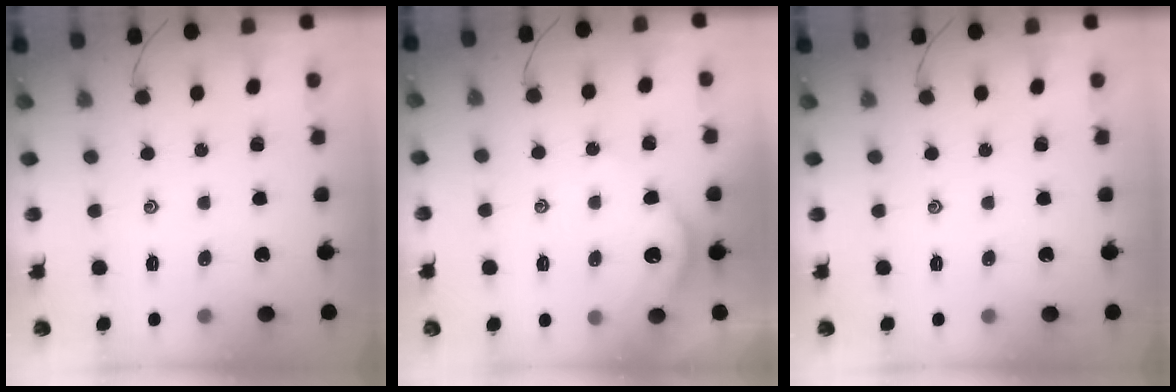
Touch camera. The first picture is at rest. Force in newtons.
{"total": 2.8, "press": 2.8, "slide": 0.4}
{"total": 0.0}